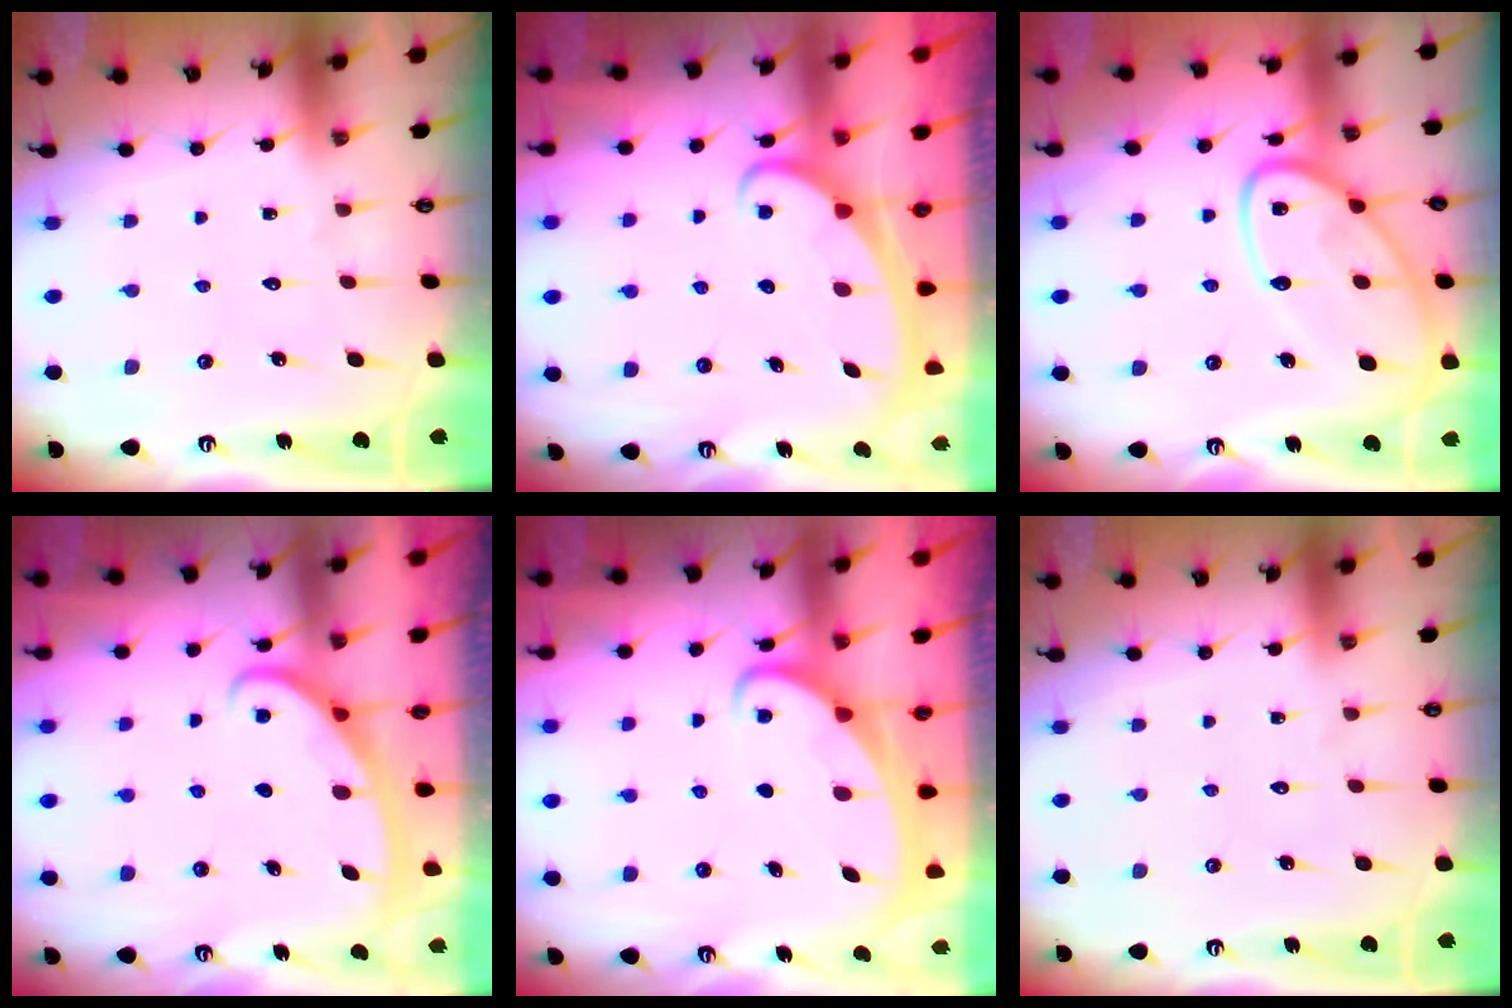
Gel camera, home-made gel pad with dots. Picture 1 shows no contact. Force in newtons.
{"total": 2.3, "press": 2.3, "slide": 0.3}
{"total": 15.1, "press": 15.1, "slide": 1.4}
{"total": 2.8, "press": 2.8, "slide": 0.4}
{"total": 2.8, "press": 2.7, "slide": 0.3}
{"total": 0.0}